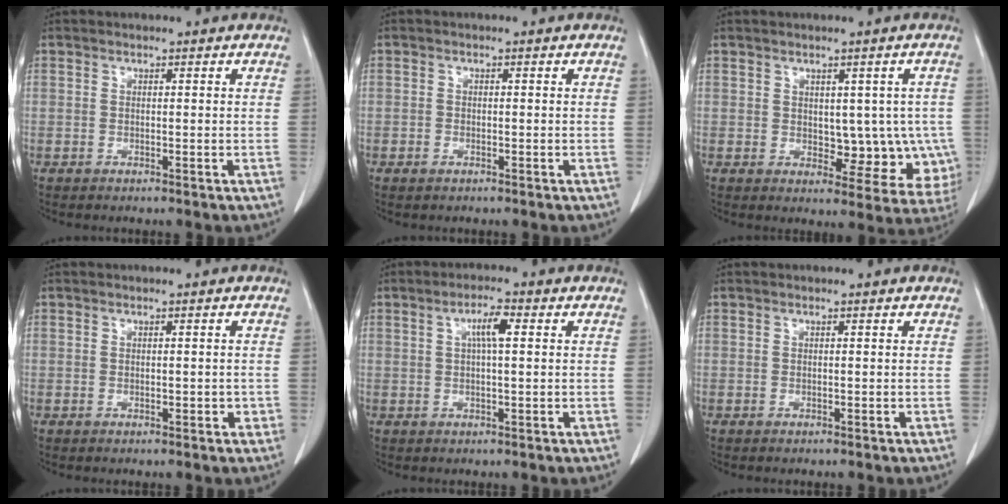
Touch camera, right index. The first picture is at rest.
{"total": 1.4, "force": [-0.7, 1.0, 0.8], "torque": [-0.018, 0.003, -0.008]}
{"total": 10.3, "force": [-0.8, 6.5, 7.9], "torque": [-0.082, 0.012, 0.008]}
{"total": 1.9, "force": [-0.4, 1.2, 1.5], "torque": [-0.026, 0.006, 0.000]}
{"total": 4.3, "force": [1.1, 1.0, 4.0], "torque": [-0.077, 0.011, 0.020]}
{"total": 0.0}